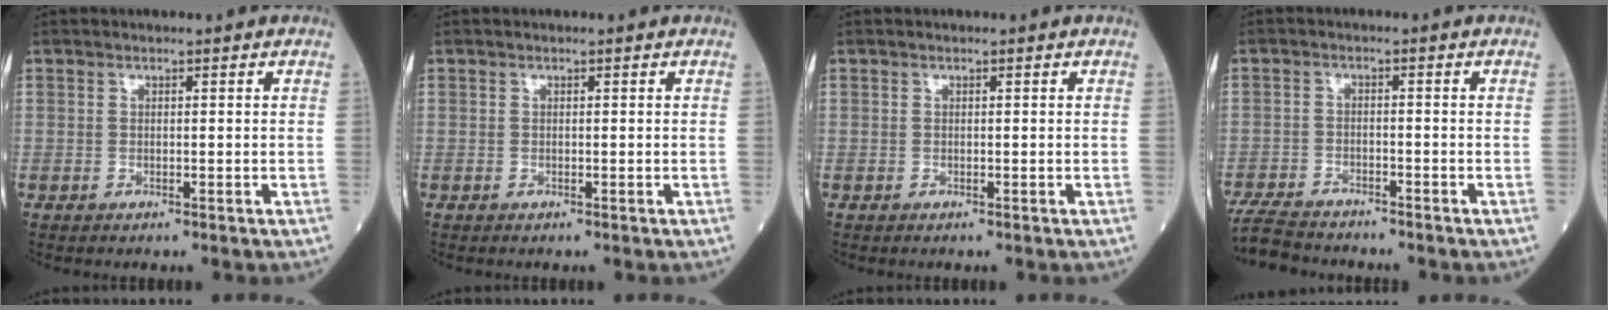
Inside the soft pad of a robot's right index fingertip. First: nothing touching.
{"total": 0.0}
{"total": 0.0}
{"total": 7.8, "force": [-7.3, 1.4, 2.3], "torque": [-0.039, -0.019, -0.126]}